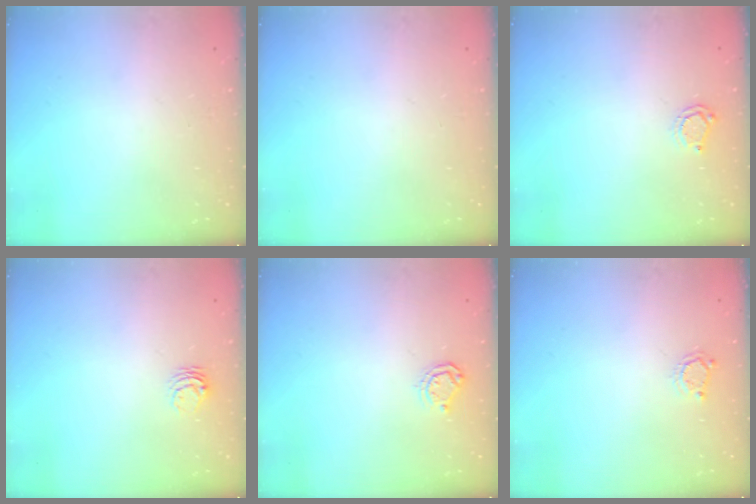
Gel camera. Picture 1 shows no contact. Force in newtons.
{"total": 0.0}
{"total": 4.6, "press": 4.6, "slide": 0.5}
{"total": 3.7, "press": 3.7, "slide": 0.2}
{"total": 5.6, "press": 5.6, "slide": 0.5}
{"total": 3.1, "press": 3.0, "slide": 0.5}